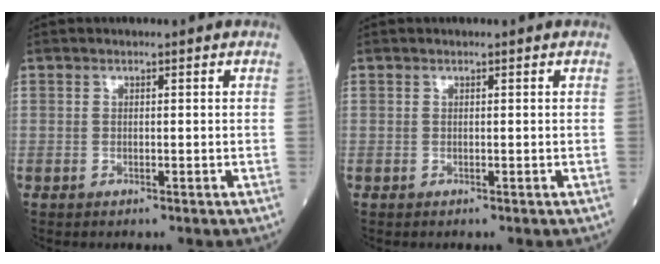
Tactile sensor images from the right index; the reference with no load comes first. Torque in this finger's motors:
{"motor_torque": [0.03, 0.03, 0.00, -0.01]}